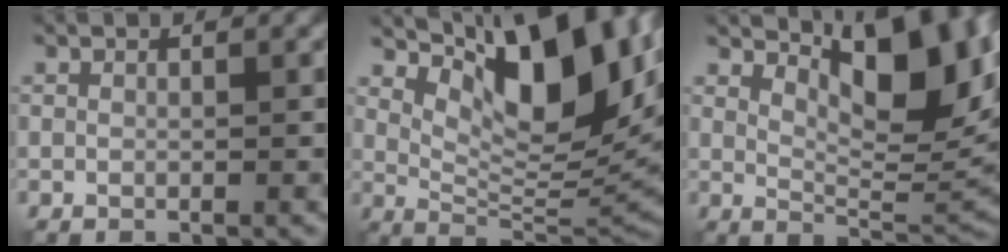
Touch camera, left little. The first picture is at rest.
{"total": 12.8, "force": [5.6, 4.6, 10.5], "torque": [-0.155, 0.006, 0.100]}
{"total": 10.2, "force": [4.4, 3.6, 8.5], "torque": [-0.122, 0.002, 0.077]}